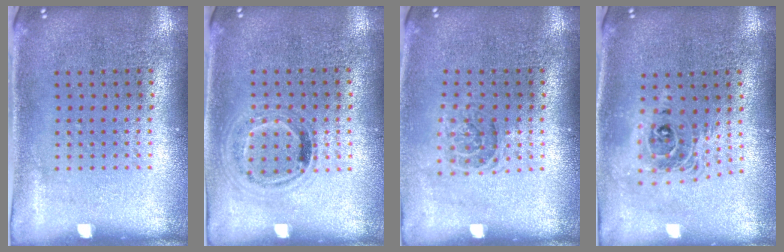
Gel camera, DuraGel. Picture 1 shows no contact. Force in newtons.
{"total": 1.0, "press": 0.9, "slide": 0.3}
{"total": 1.2, "press": 1.0, "slide": 0.6}
{"total": 2.0, "press": 1.5, "slide": 1.3}